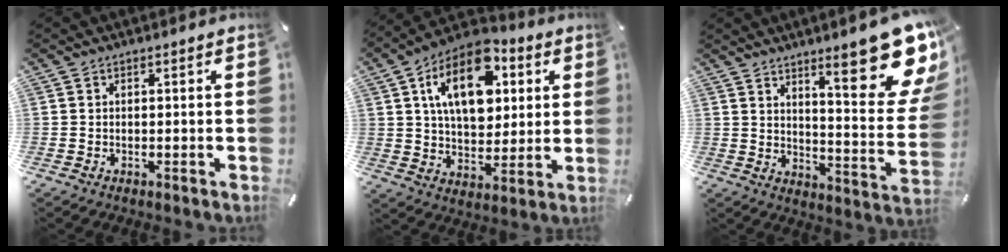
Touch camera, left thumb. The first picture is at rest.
{"total": 17.7, "force": [6.6, 11.0, 12.2], "torque": [-0.214, -0.009, 0.114]}
{"total": 20.8, "force": [12.6, 5.7, 15.6], "torque": [-0.203, -0.097, 0.198]}